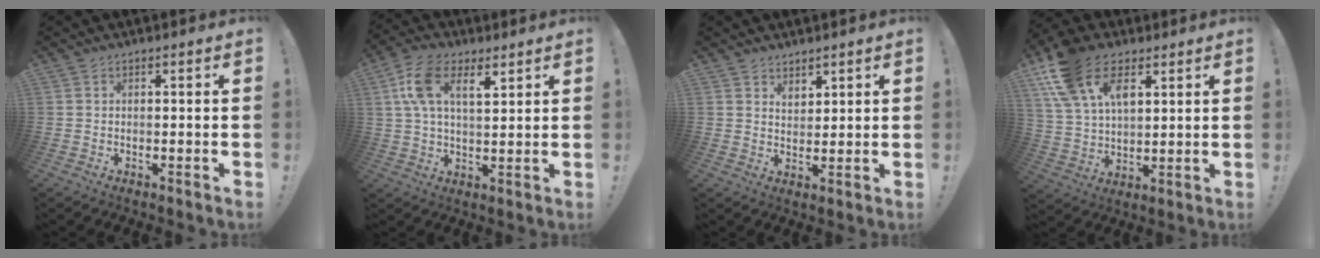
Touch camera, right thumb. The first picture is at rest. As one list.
[{"total": 11.2, "force": [5.7, 5.5, 7.8], "torque": [-0.143, -0.010, 0.104]}, {"total": 3.7, "force": [3.1, 2.1, 0.3], "torque": [0.005, -0.021, 0.055]}, {"total": 17.1, "force": [9.2, 10.3, 10.0], "torque": [-0.192, -0.038, 0.175]}]